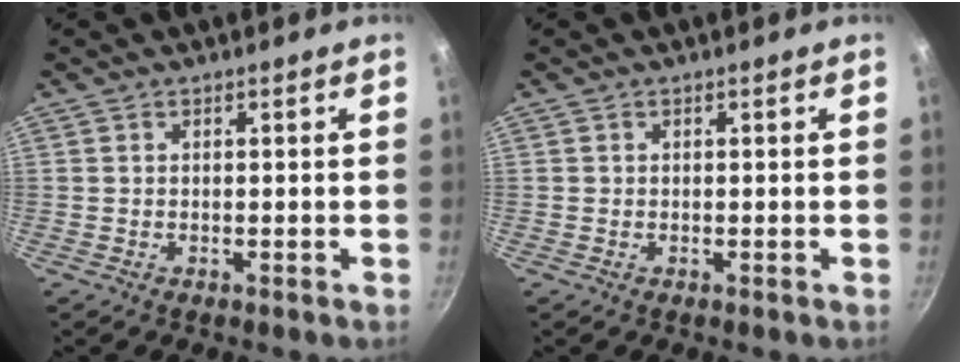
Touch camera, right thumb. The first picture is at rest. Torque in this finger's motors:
{"motor_torque": [-0.42, 0.14, 0.35, -0.29, 0.00]}